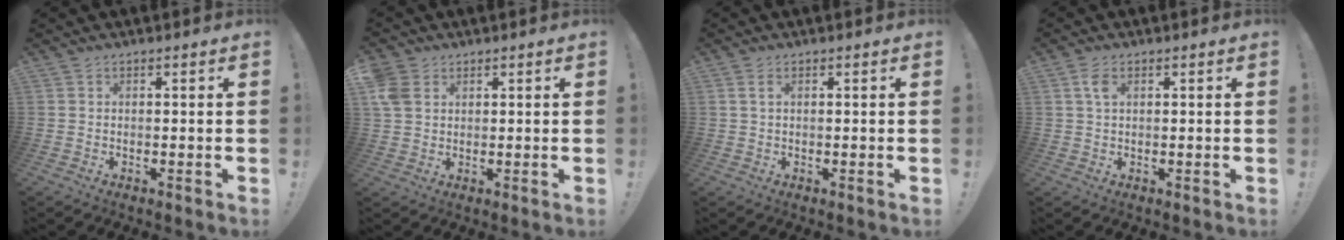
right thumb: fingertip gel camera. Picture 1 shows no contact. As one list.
[{"total": 6.3, "force": [2.4, 4.9, 3.0], "torque": [-0.075, 0.002, 0.050]}, {"total": 1.9, "force": [0.8, 0.9, 1.5], "torque": [-0.022, 0.000, 0.013]}, {"total": 3.4, "force": [1.2, 1.8, 2.6], "torque": [-0.050, 0.004, 0.021]}]